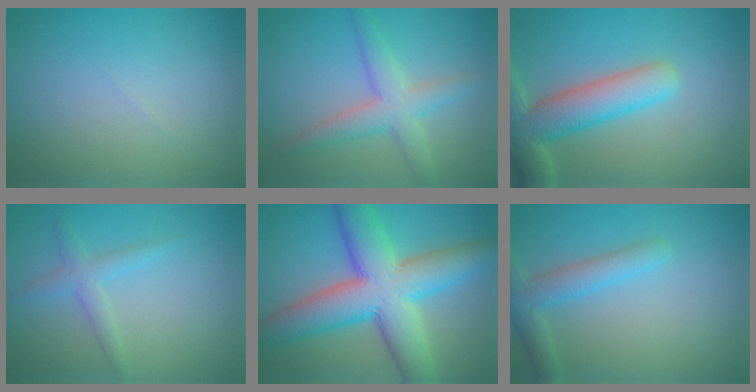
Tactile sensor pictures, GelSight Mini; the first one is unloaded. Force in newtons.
{"total": 3.6, "press": 3.6, "slide": 0.1}
{"total": 6.8, "press": 6.7, "slide": 0.7}
{"total": 1.9, "press": 1.9, "slide": 0.1}
{"total": 11.1, "press": 11.1, "slide": 0.4}
{"total": 3.2, "press": 3.2, "slide": 0.2}